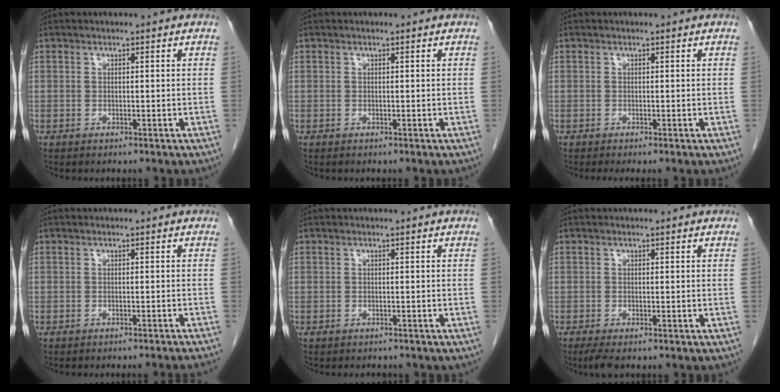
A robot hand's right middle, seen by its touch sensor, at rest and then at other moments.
{"total": 0.0}
{"total": 1.0, "force": [-0.7, -0.2, 0.6], "torque": [-0.009, 0.000, -0.011]}
{"total": 5.3, "force": [-4.9, -1.1, 1.7], "torque": [-0.009, -0.011, -0.056]}
{"total": 1.7, "force": [-1.5, 0.6, 0.3], "torque": [-0.008, -0.002, -0.018]}
{"total": 2.1, "force": [-1.5, 0.4, 1.5], "torque": [-0.031, -0.008, -0.027]}